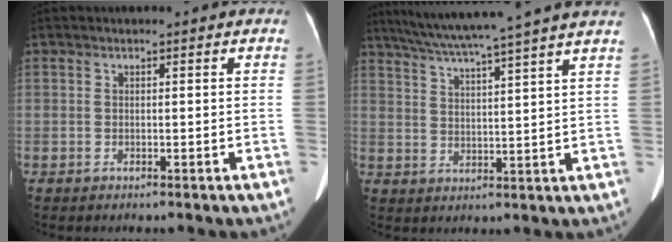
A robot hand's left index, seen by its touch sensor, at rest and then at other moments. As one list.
[{"total": 16.5, "force": [14.0, -1.6, 8.5], "torque": [-0.150, 0.009, 0.195]}]